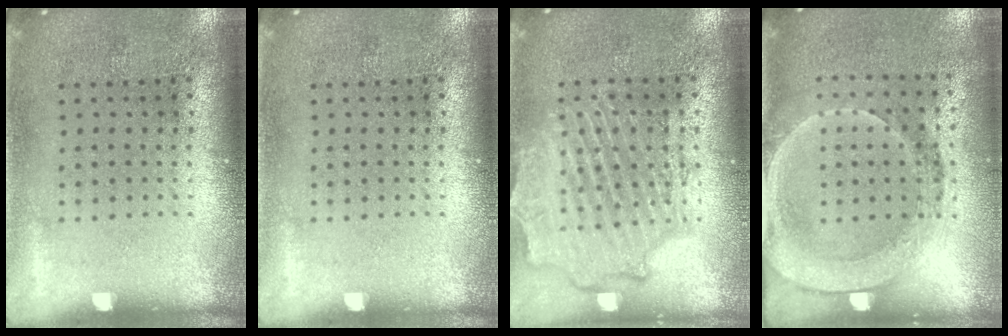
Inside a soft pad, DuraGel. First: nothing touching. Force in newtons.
{"total": 0.0}
{"total": 2.2, "press": 2.2, "slide": 0.6}
{"total": 1.7, "press": 1.5, "slide": 0.8}